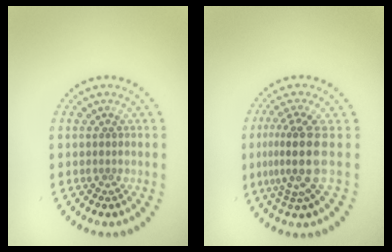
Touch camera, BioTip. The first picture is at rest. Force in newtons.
{"total": 4.1, "press": 3.1, "slide": 2.8}